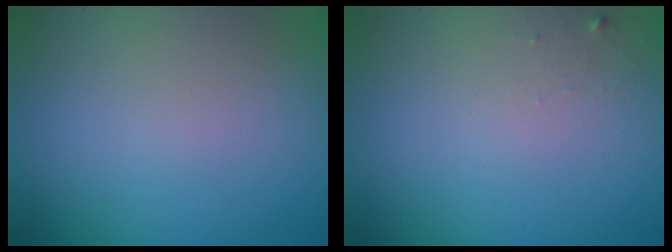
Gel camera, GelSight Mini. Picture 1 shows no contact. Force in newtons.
{"total": 0.6, "press": 0.6, "slide": 0.1}